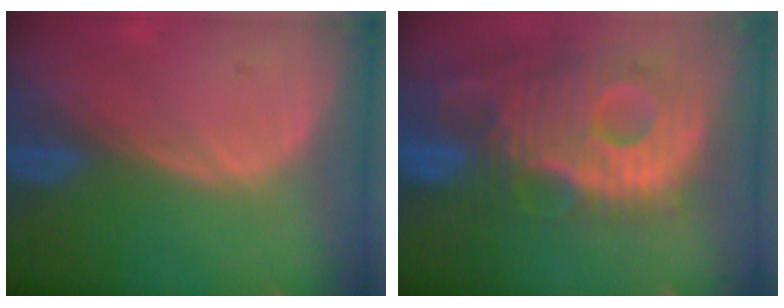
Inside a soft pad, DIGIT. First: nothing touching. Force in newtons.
{"total": 13.2, "press": 11.5, "slide": 6.5}